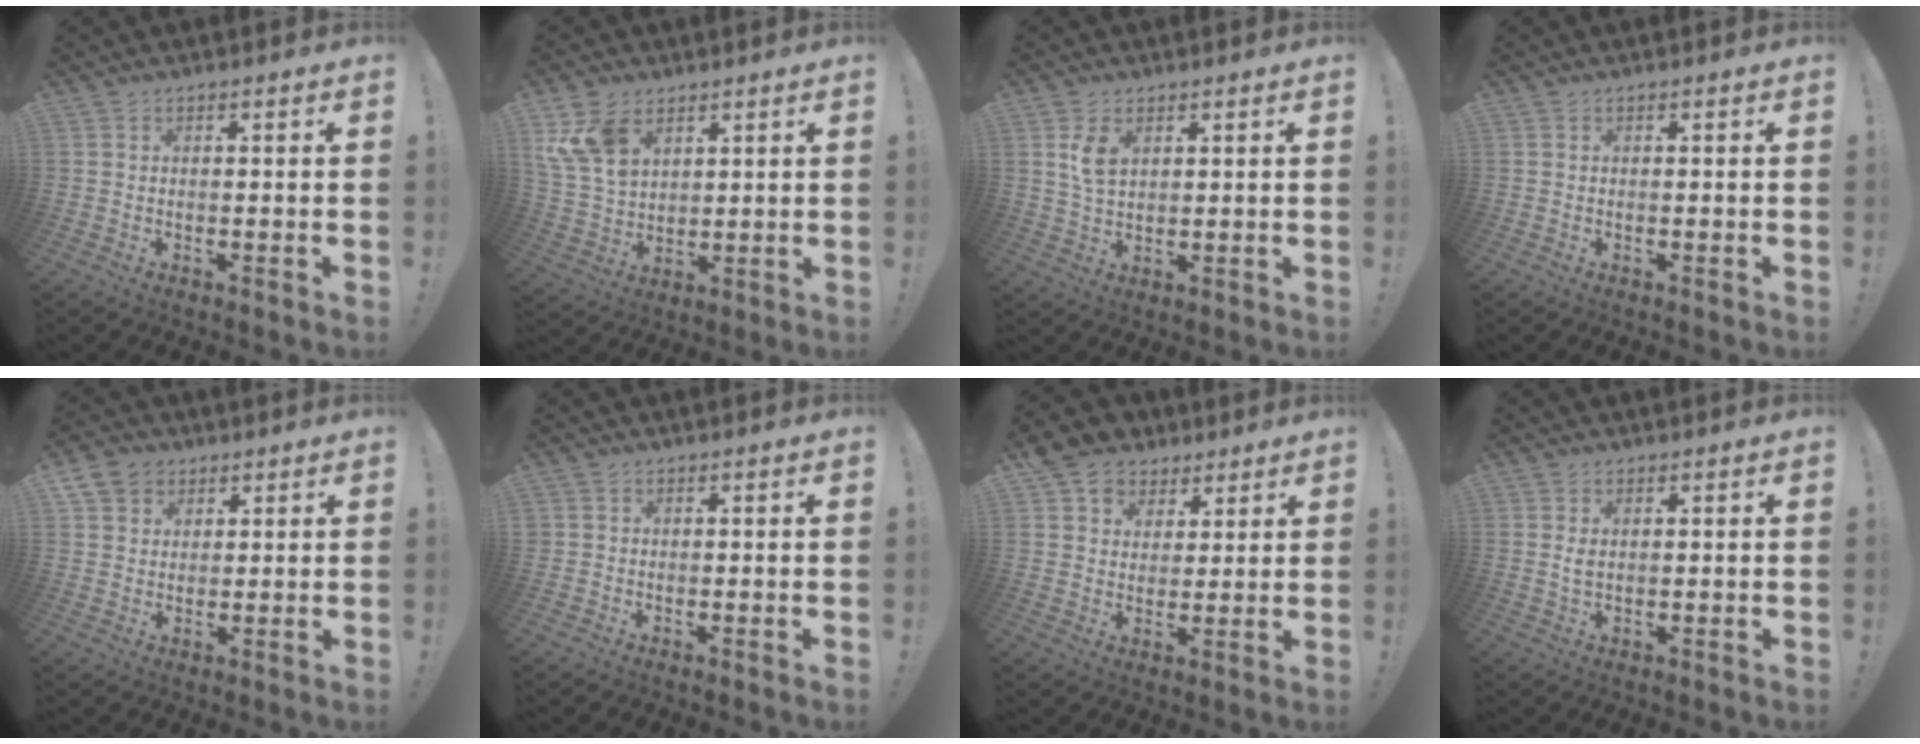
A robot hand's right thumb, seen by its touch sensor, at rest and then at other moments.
{"total": 10.7, "force": [5.8, 7.1, 5.5], "torque": [-0.127, -0.018, 0.117]}
{"total": 5.8, "force": [2.3, 3.6, 3.9], "torque": [-0.066, -0.010, 0.041]}
{"total": 0.0}
{"total": 6.6, "force": [3.7, 5.2, 1.7], "torque": [-0.029, -0.015, 0.074]}
{"total": 0.9, "force": [-0.1, 0.9, 0.0], "torque": [-0.002, 0.001, -0.001]}
{"total": 9.3, "force": [5.1, 7.5, 2.0], "torque": [-0.033, -0.023, 0.104]}
{"total": 2.1, "force": [0.7, 1.2, 1.6], "torque": [-0.032, 0.002, 0.012]}